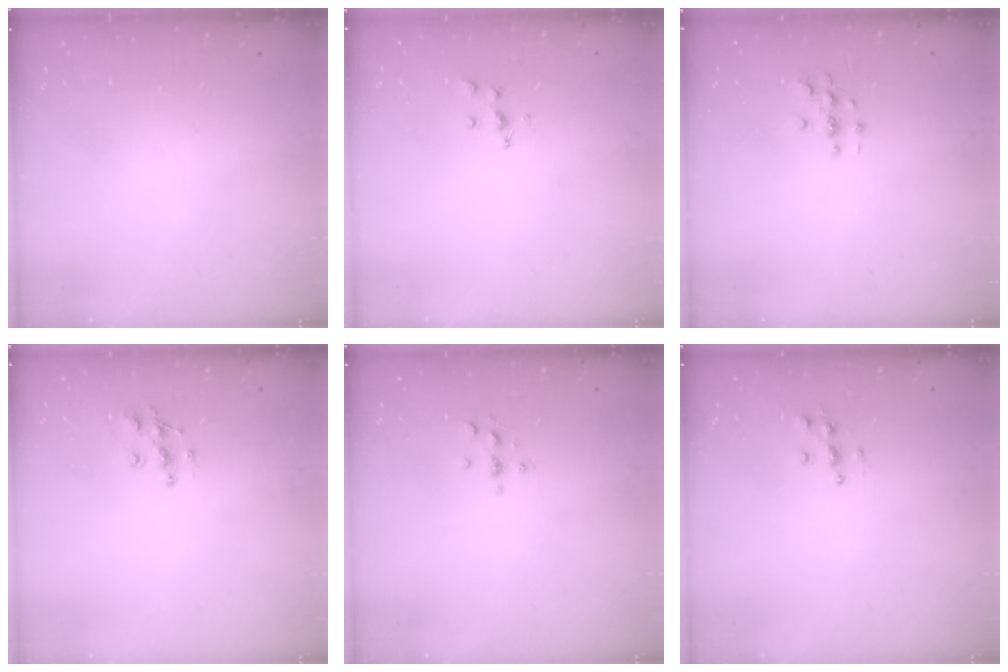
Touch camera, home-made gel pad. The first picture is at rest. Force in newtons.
{"total": 6.1, "press": 6.1, "slide": 0.5}
{"total": 2.9, "press": 2.9, "slide": 0.3}
{"total": 7.8, "press": 7.7, "slide": 0.5}
{"total": 3.1, "press": 3.1, "slide": 0.5}
{"total": 5.3, "press": 5.2, "slide": 0.5}